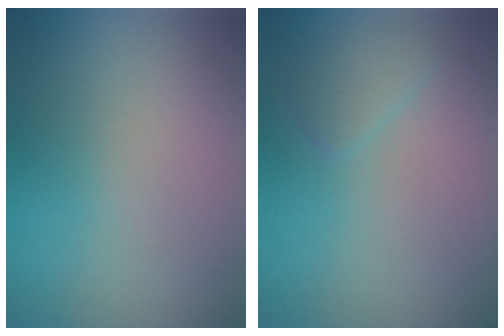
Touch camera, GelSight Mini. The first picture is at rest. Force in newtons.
{"total": 1.4, "press": 1.4, "slide": 0.1}